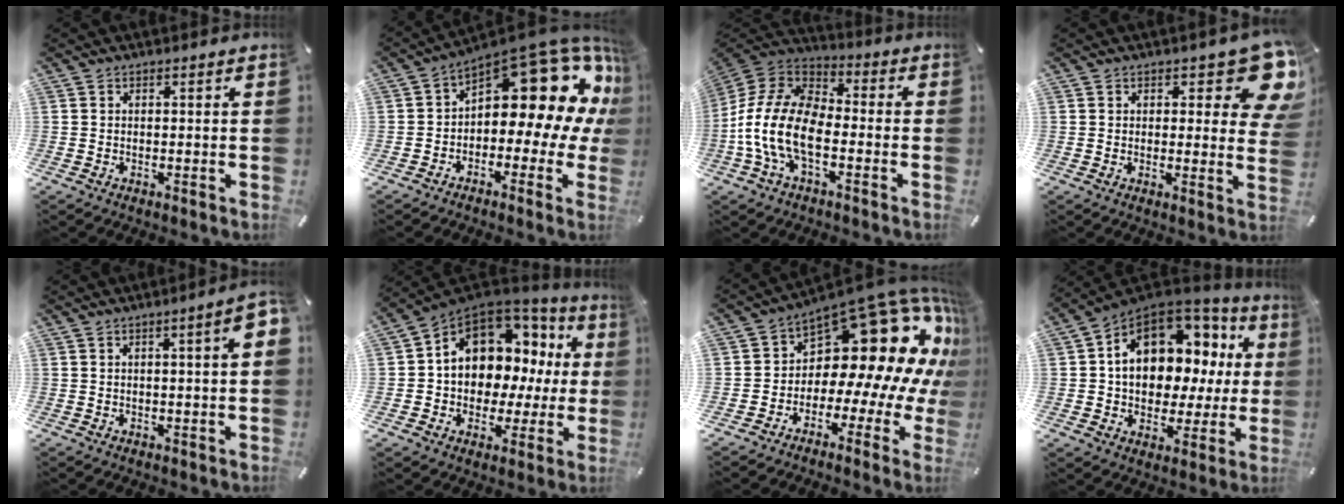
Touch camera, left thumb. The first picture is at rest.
{"total": 16.0, "force": [8.0, 8.1, 11.3], "torque": [-0.127, -0.083, 0.126]}
{"total": 14.6, "force": [-6.2, 8.1, 10.4], "torque": [-0.231, 0.015, -0.115]}
{"total": 10.9, "force": [5.7, 4.7, 8.1], "torque": [-0.087, -0.038, 0.097]}
{"total": 5.7, "force": [1.0, 1.1, 5.5], "torque": [-0.084, -0.003, 0.015]}
{"total": 11.0, "force": [4.0, 8.8, 5.2], "torque": [-0.097, -0.039, 0.075]}
{"total": 20.9, "force": [8.4, 11.6, 15.2], "torque": [-0.208, -0.084, 0.150]}
{"total": 14.9, "force": [4.1, 10.7, 9.5], "torque": [-0.149, -0.024, 0.073]}